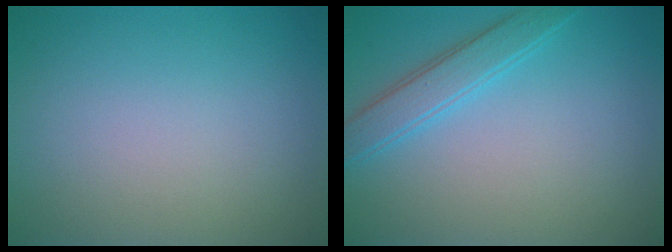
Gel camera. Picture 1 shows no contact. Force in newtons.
{"total": 2.8, "press": 2.8, "slide": 0.1}